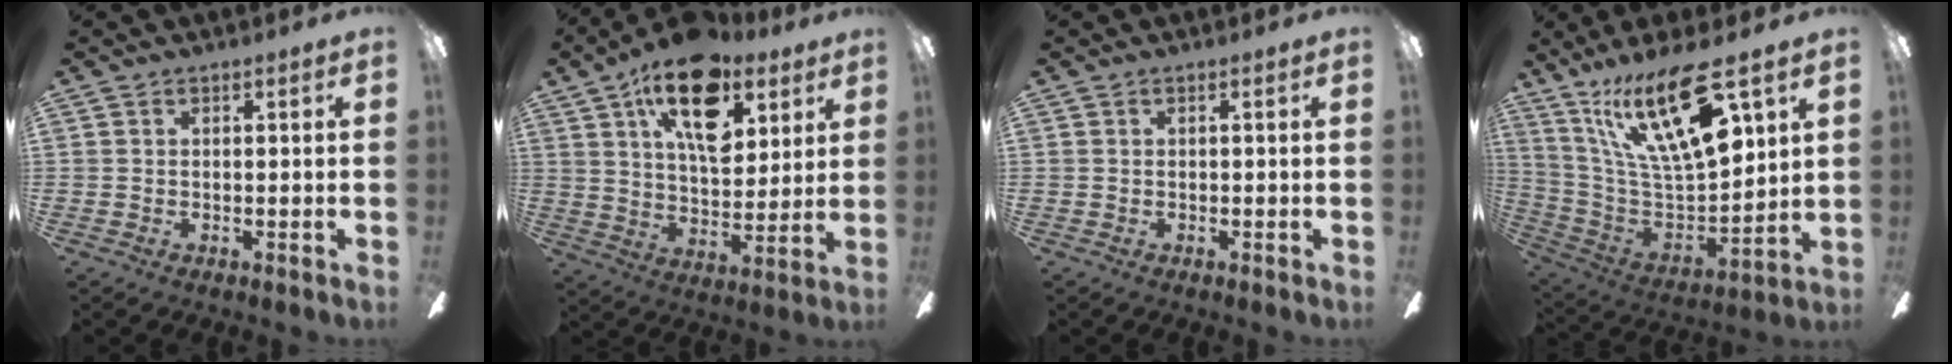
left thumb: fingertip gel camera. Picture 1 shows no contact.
{"total": 18.9, "force": [10.6, 9.8, 12.1], "torque": [-0.189, -0.039, 0.183]}
{"total": 0.0}
{"total": 23.0, "force": [13.4, 6.8, 17.4], "torque": [-0.340, -0.080, 0.223]}